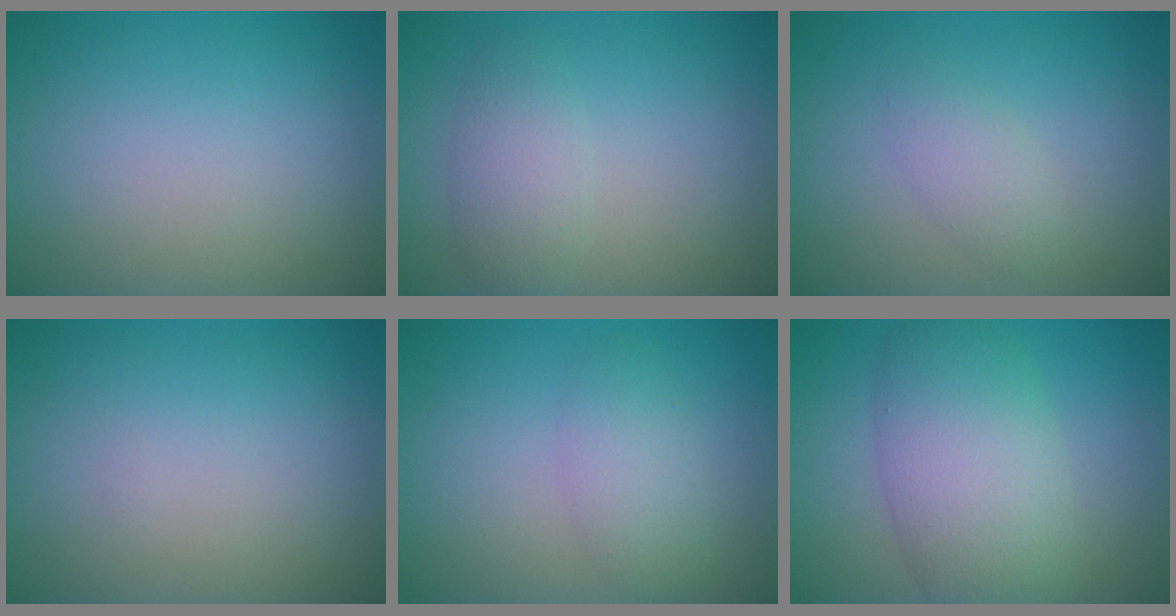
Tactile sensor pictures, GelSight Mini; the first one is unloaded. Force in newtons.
{"total": 2.6, "press": 2.6, "slide": 0.1}
{"total": 1.8, "press": 1.8, "slide": 0.1}
{"total": 0.0}
{"total": 2.7, "press": 2.7, "slide": 0.0}
{"total": 7.3, "press": 7.3, "slide": 0.4}